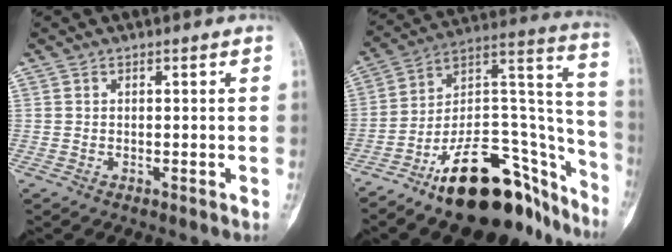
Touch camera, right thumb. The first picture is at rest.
{"total": 26.6, "force": [-18.1, 11.2, 16.0], "torque": [-0.148, 0.132, -0.288]}